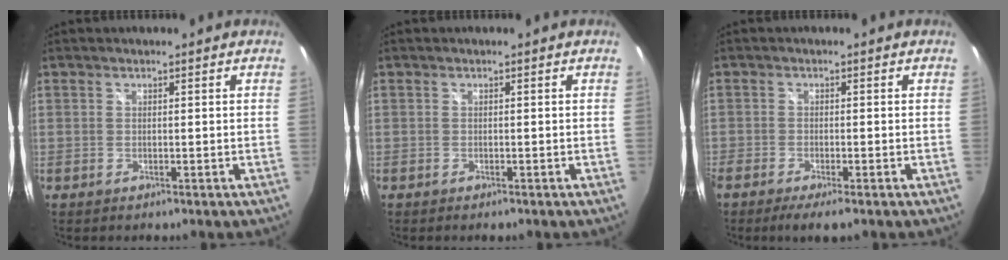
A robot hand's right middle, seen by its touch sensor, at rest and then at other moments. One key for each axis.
{"total": 0.9, "fx": -0.7, "fy": 0.2, "fz": 0.6, "tx": -0.012, "ty": -0.002, "tz": -0.009}
{"total": 4.0, "fx": -3.0, "fy": 0.5, "fz": 2.7, "tx": -0.062, "ty": -0.013, "tz": -0.053}